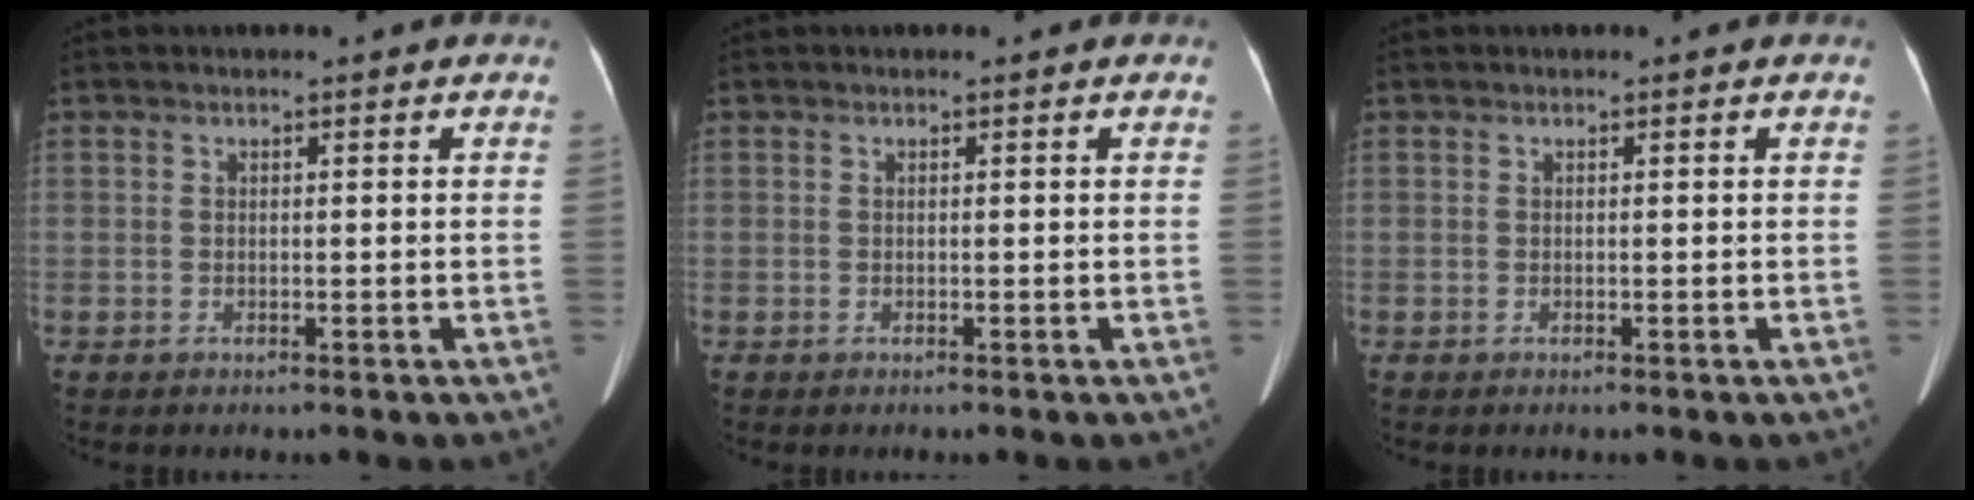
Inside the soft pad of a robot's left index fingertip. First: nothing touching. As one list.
[{"total": 0.0}, {"total": 0.0}]